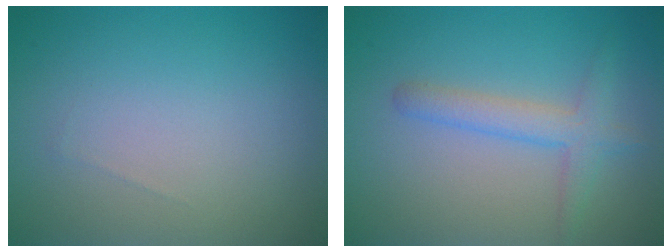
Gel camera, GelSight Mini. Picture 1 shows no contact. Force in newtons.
{"total": 2.8, "press": 2.8, "slide": 0.2}